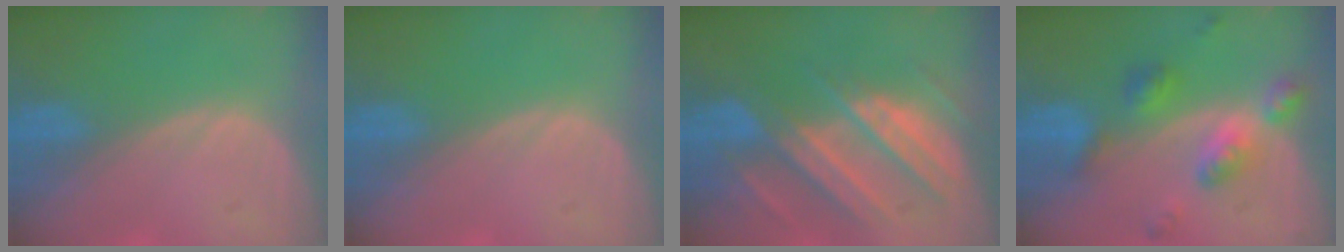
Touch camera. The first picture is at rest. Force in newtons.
{"total": 0.0}
{"total": 10.4, "press": 9.1, "slide": 4.9}
{"total": 7.2, "press": 7.2, "slide": 0.4}